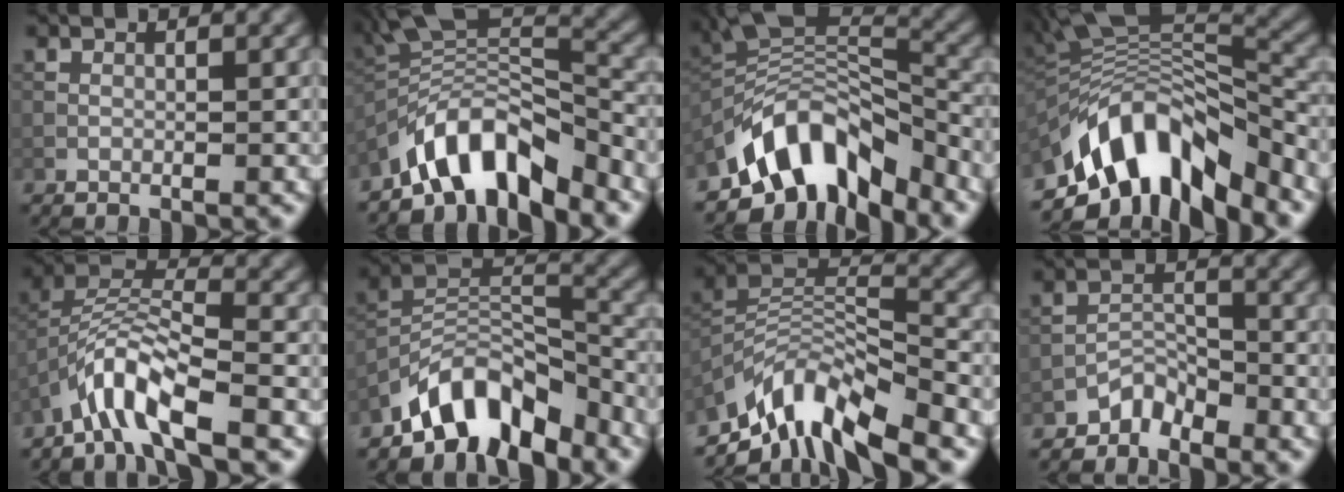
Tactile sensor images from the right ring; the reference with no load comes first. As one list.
[{"total": 8.2, "force": [-5.7, 2.7, 5.2], "torque": [-0.073, 0.009, -0.112]}, {"total": 9.2, "force": [-6.1, 4.1, 5.5], "torque": [-0.072, 0.007, -0.120]}, {"total": 11.1, "force": [-6.5, 4.6, 7.8], "torque": [-0.128, 0.011, -0.119]}, {"total": 5.6, "force": [-3.9, 1.2, 3.9], "torque": [-0.078, 0.007, -0.084]}, {"total": 7.8, "force": [-6.3, 2.9, 3.4], "torque": [-0.040, 0.002, -0.126]}, {"total": 8.9, "force": [-6.7, 2.8, 5.1], "torque": [-0.090, -0.003, -0.135]}, {"total": 2.5, "force": [-2.3, 0.9, 0.5], "torque": [-0.003, 0.013, -0.045]}]